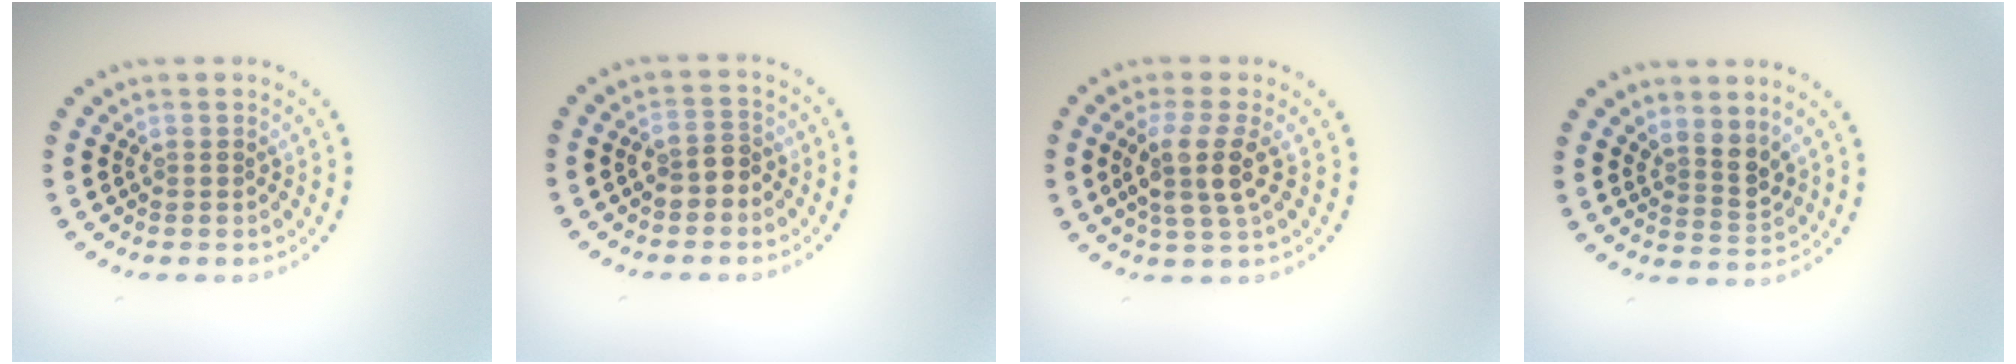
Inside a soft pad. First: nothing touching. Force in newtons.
{"total": 2.1, "press": 2.0, "slide": 0.8}
{"total": 3.4, "press": 2.8, "slide": 1.8}
{"total": 2.4, "press": 1.9, "slide": 1.5}